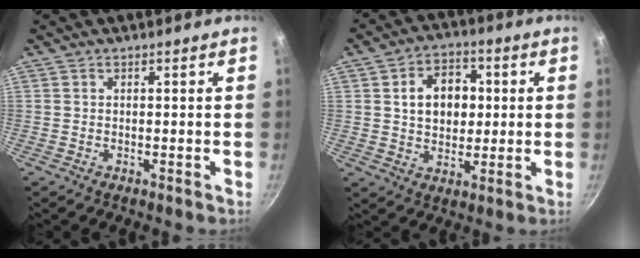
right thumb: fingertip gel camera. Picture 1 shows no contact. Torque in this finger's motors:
{"motor_torque": [-0.60, 0.97, 0.41, 0.63, 0.15]}